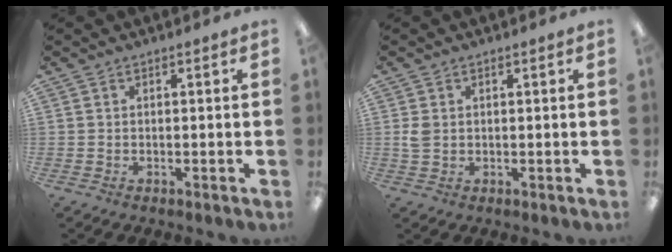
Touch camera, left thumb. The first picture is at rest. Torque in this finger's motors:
{"motor_torque": [-0.03, 0.03, 0.11, -0.13, 0.00]}